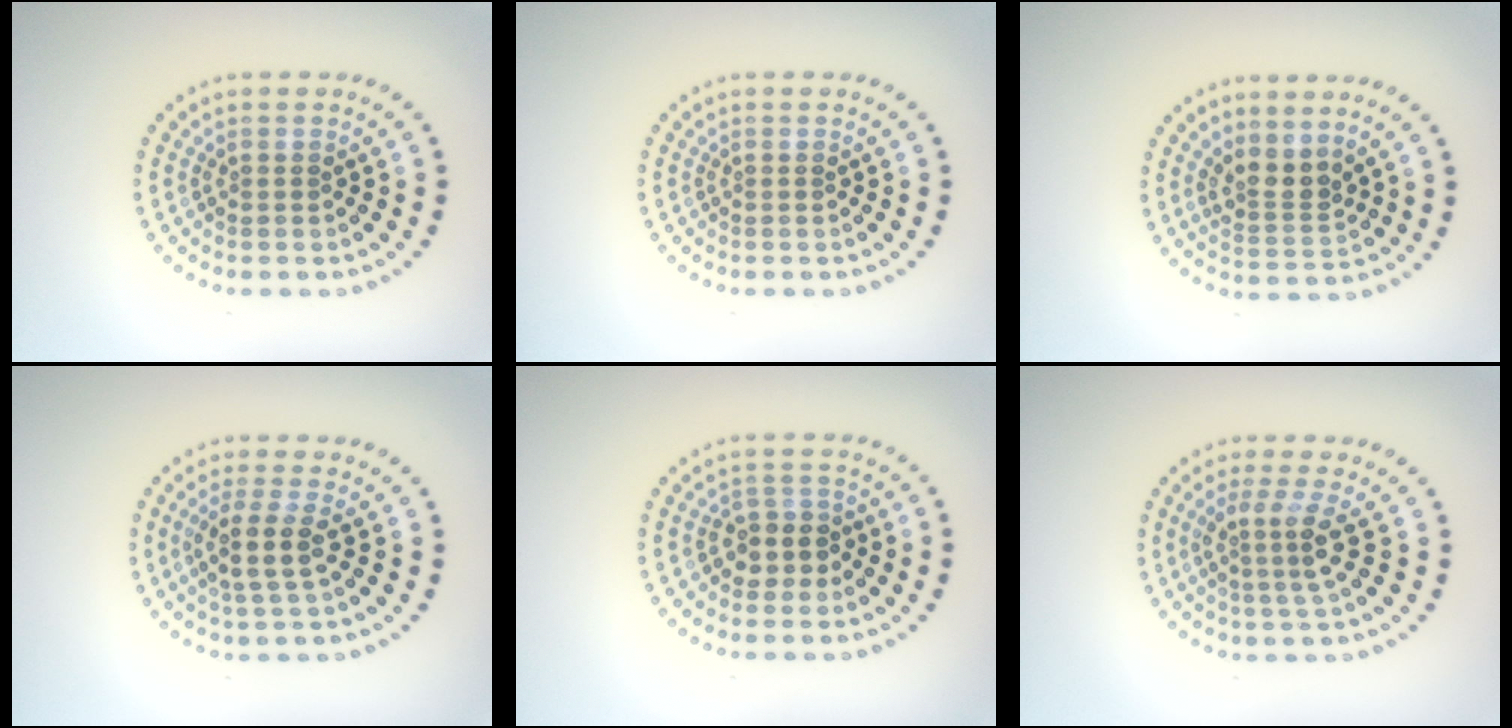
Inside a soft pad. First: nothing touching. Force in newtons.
{"total": 0.0}
{"total": 2.6, "press": 1.9, "slide": 1.7}
{"total": 2.8, "press": 2.3, "slide": 1.6}
{"total": 2.6, "press": 2.2, "slide": 1.3}
{"total": 3.0, "press": 2.1, "slide": 2.1}